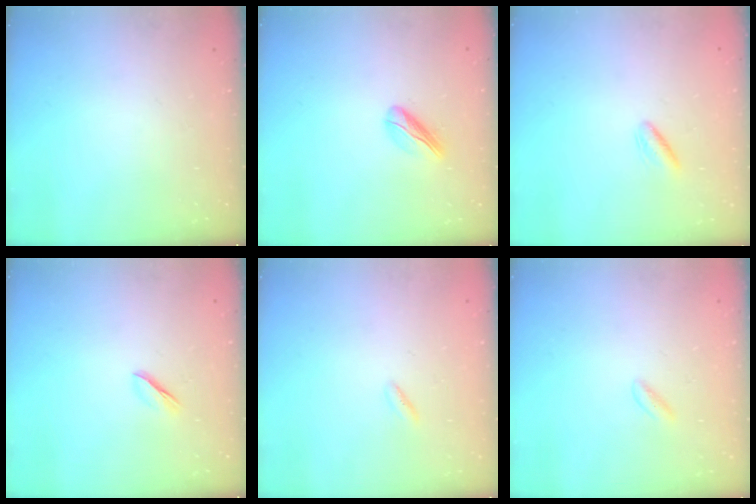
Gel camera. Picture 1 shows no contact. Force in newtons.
{"total": 4.7, "press": 4.6, "slide": 1.0}
{"total": 2.5, "press": 2.3, "slide": 1.1}
{"total": 1.9, "press": 1.8, "slide": 0.7}
{"total": 1.8, "press": 1.7, "slide": 0.7}
{"total": 1.3, "press": 1.0, "slide": 0.7}